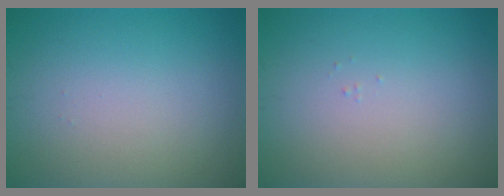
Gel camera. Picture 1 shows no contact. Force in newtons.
{"total": 0.0}